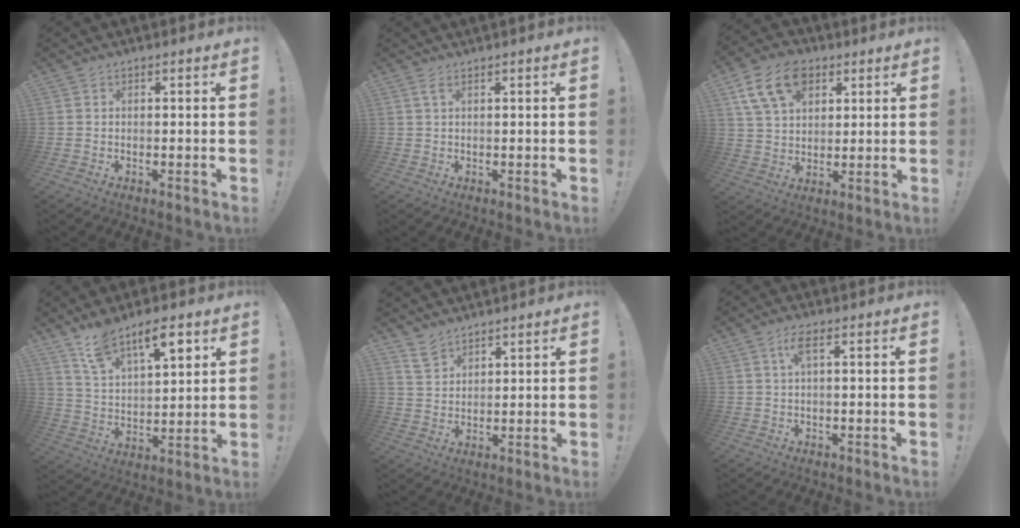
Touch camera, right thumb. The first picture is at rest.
{"total": 2.0, "force": [0.9, 0.1, 1.7], "torque": [-0.026, -0.003, 0.014]}
{"total": 14.1, "force": [6.6, 9.7, 7.8], "torque": [-0.134, -0.021, 0.126]}
{"total": 12.2, "force": [8.7, 4.6, 7.3], "torque": [-0.118, -0.048, 0.154]}
{"total": 5.1, "force": [4.5, 2.2, 1.1], "torque": [-0.011, -0.031, 0.085]}
{"total": 3.5, "force": [0.9, 0.6, 3.4], "torque": [-0.062, 0.002, 0.012]}